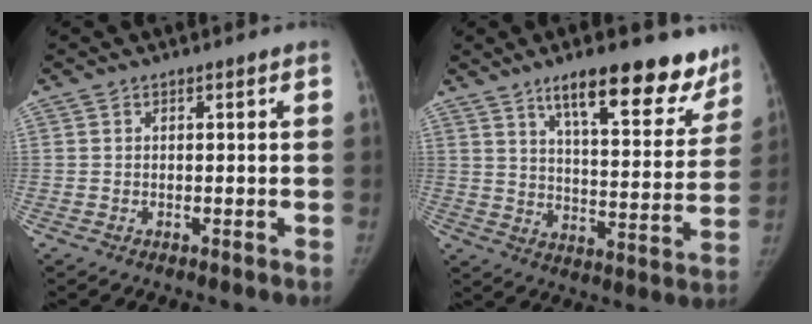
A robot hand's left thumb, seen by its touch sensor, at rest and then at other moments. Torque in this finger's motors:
{"motor_torque": [0.42, 0.02, 1.39, -1.14, 0.07]}